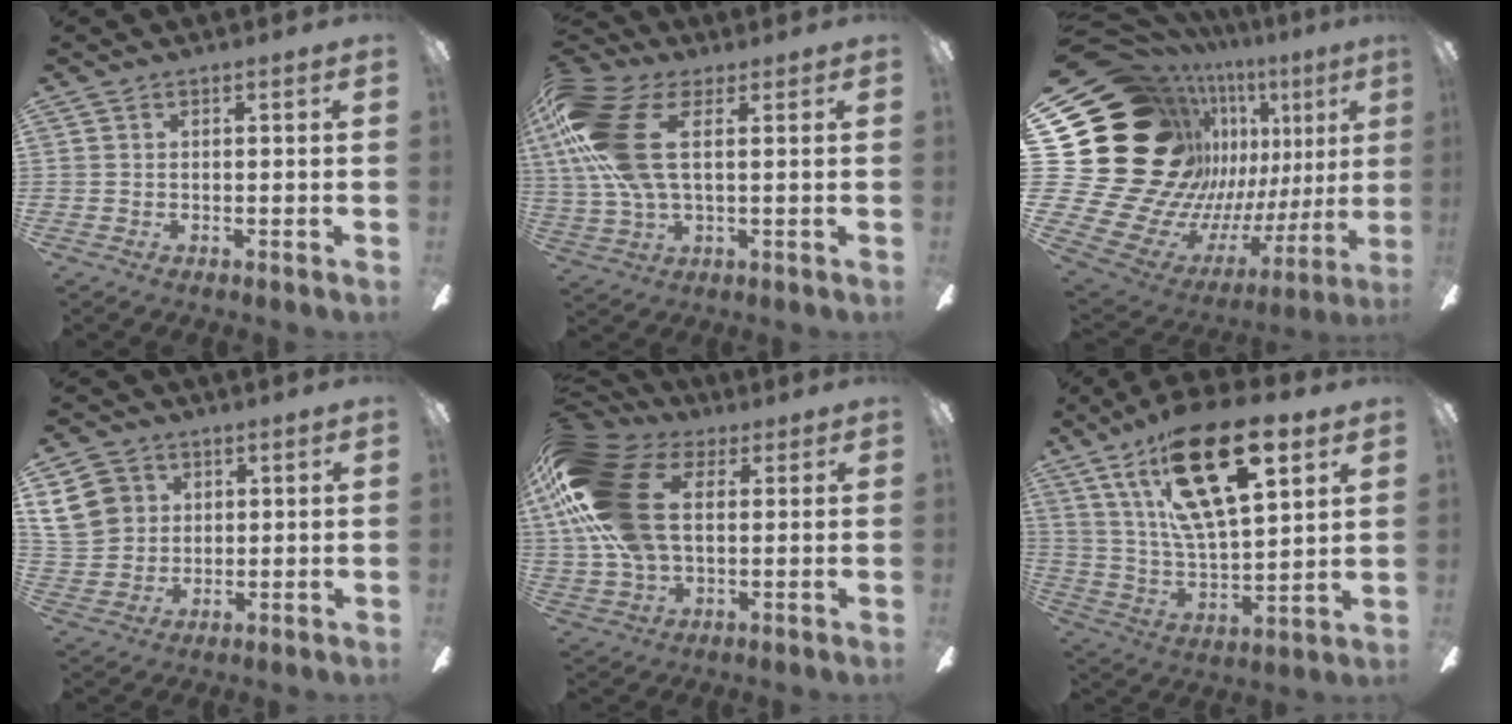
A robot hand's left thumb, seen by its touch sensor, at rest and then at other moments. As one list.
[{"total": 18.3, "force": [4.6, 9.2, 15.1], "torque": [-0.333, -0.001, 0.079]}, {"total": 31.5, "force": [8.3, 23.3, 19.5], "torque": [-0.334, -0.123, 0.246]}, {"total": 9.8, "force": [3.7, 8.5, 3.4], "torque": [-0.072, 0.003, 0.078]}, {"total": 23.1, "force": [5.2, 14.4, 17.3], "torque": [-0.376, 0.004, 0.091]}, {"total": 26.0, "force": [14.6, 10.5, 18.8], "torque": [-0.317, -0.072, 0.247]}]